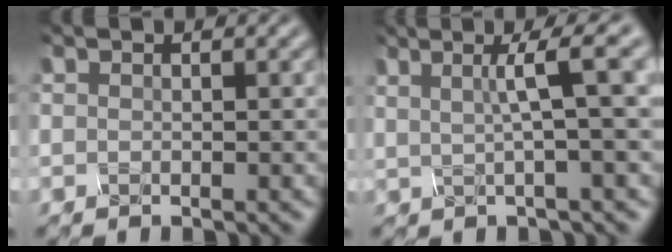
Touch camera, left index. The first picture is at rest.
{"total": 4.6, "force": [1.1, 0.4, 4.5], "torque": [-0.080, 0.012, 0.032]}